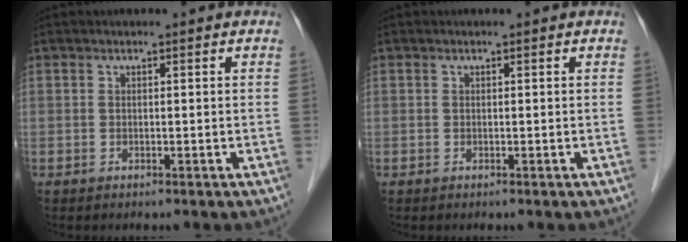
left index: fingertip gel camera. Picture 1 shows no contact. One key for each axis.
{"total": 0.0}